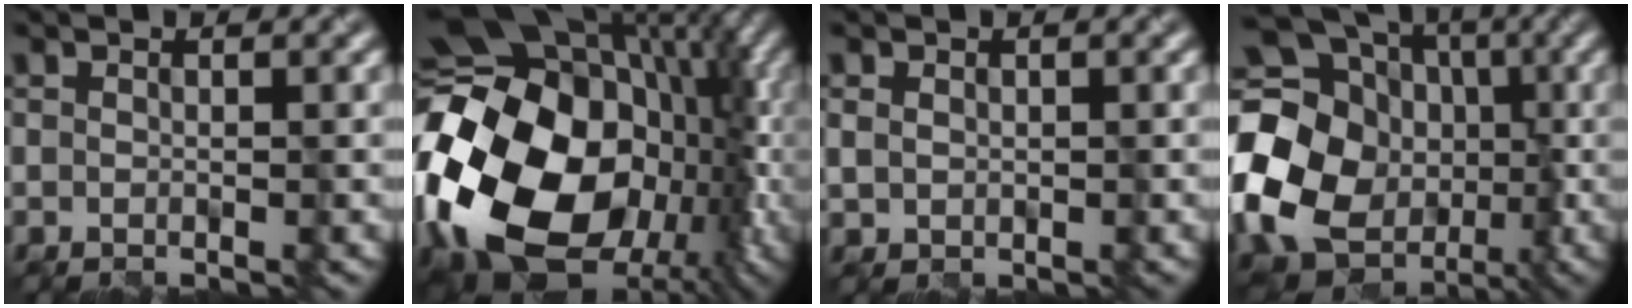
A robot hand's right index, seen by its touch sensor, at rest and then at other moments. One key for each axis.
{"total": 20.9, "fx": -2.3, "fy": 15.4, "fz": 13.9, "tx": -0.277, "ty": -0.008, "tz": -0.033}
{"total": 1.2, "fx": 0.3, "fy": 1.0, "fz": 0.5, "tx": -0.013, "ty": -0.002, "tz": 0.011}
{"total": 21.3, "fx": -3.0, "fy": 18.6, "fz": 10.0, "tx": -0.205, "ty": -0.013, "tz": -0.084}